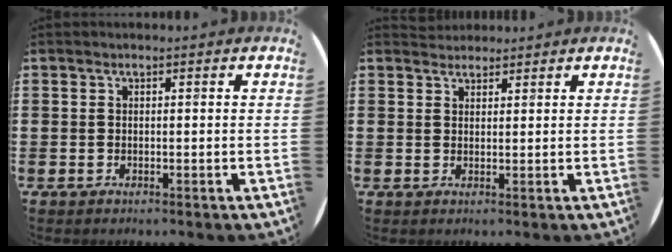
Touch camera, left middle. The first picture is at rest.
{"total": 1.5, "force": [1.5, 0.4, -0.2], "torque": [0.001, 0.003, 0.030]}